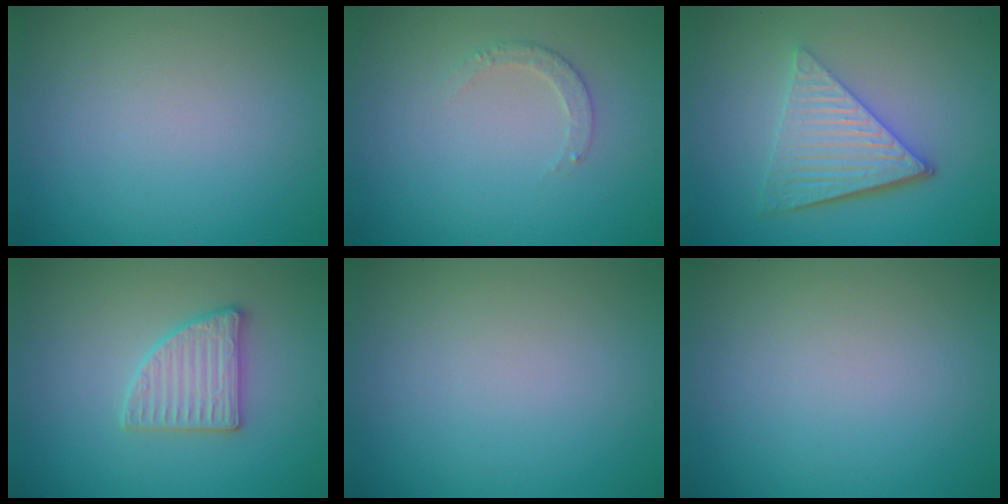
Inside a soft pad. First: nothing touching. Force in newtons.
{"total": 1.5, "press": 1.5, "slide": 0.2}
{"total": 5.7, "press": 4.0, "slide": 4.1}
{"total": 2.8, "press": 2.8, "slide": 0.4}
{"total": 0.0}
{"total": 0.0}